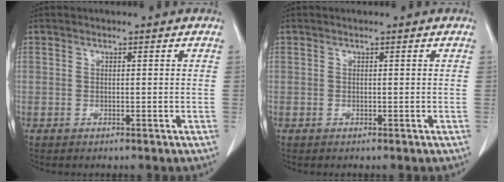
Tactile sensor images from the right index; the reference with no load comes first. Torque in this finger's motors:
{"motor_torque": [0.00, 0.00, 0.00, 0.00]}